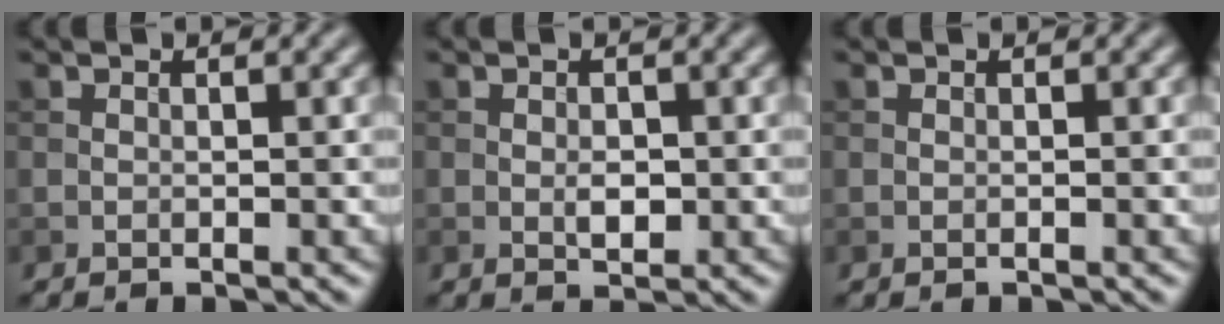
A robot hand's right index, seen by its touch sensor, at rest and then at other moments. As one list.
[{"total": 1.6, "force": [-0.2, 0.9, 1.3], "torque": [-0.020, -0.001, -0.003]}, {"total": 0.0}]